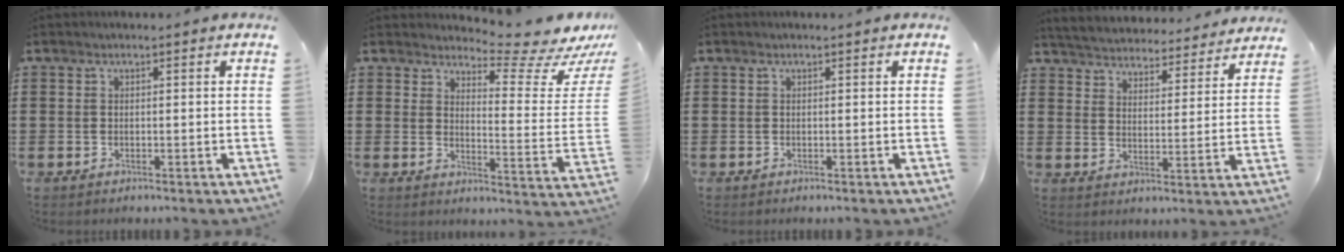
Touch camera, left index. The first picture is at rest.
{"total": 6.5, "force": [5.8, 0.6, 2.7], "torque": [-0.051, -0.057, 0.095]}
{"total": 0.0}
{"total": 4.6, "force": [4.6, -0.2, -0.2], "torque": [-0.024, -0.040, 0.076]}